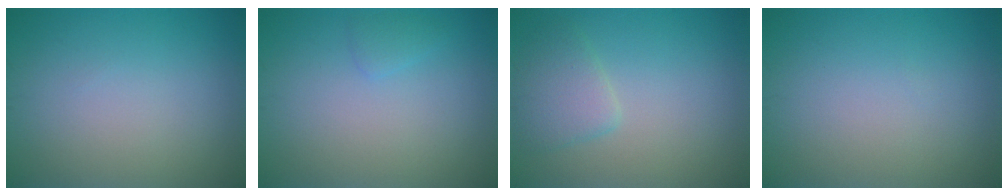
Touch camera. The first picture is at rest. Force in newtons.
{"total": 0.9, "press": 0.9, "slide": 0.0}
{"total": 2.6, "press": 2.6, "slide": 0.3}
{"total": 0.0}